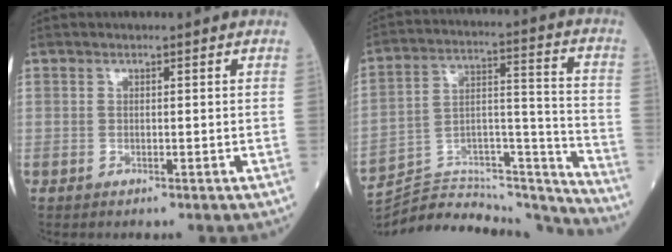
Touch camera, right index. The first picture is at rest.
{"total": 24.7, "force": [-24.1, 2.7, 4.7], "torque": [-0.086, 0.044, -0.365]}